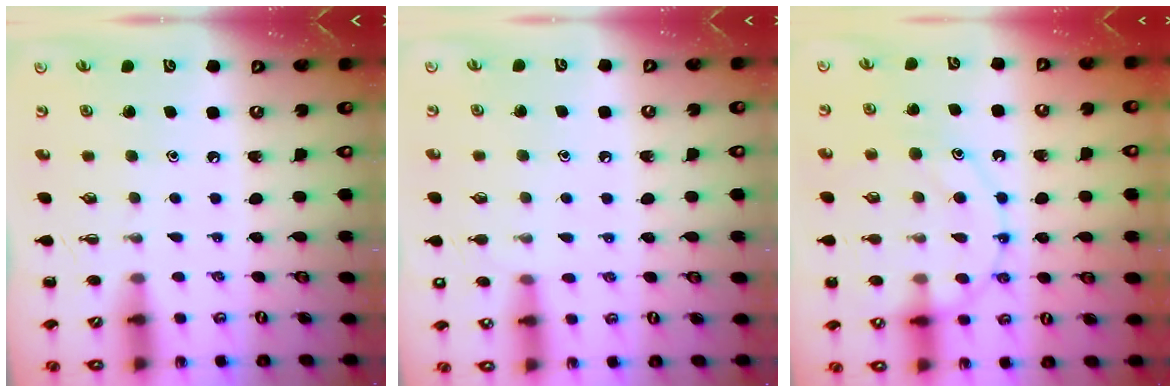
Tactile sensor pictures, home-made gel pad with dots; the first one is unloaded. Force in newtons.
{"total": 7.4, "press": 7.0, "slide": 2.4}
{"total": 11.8, "press": 11.8, "slide": 0.9}